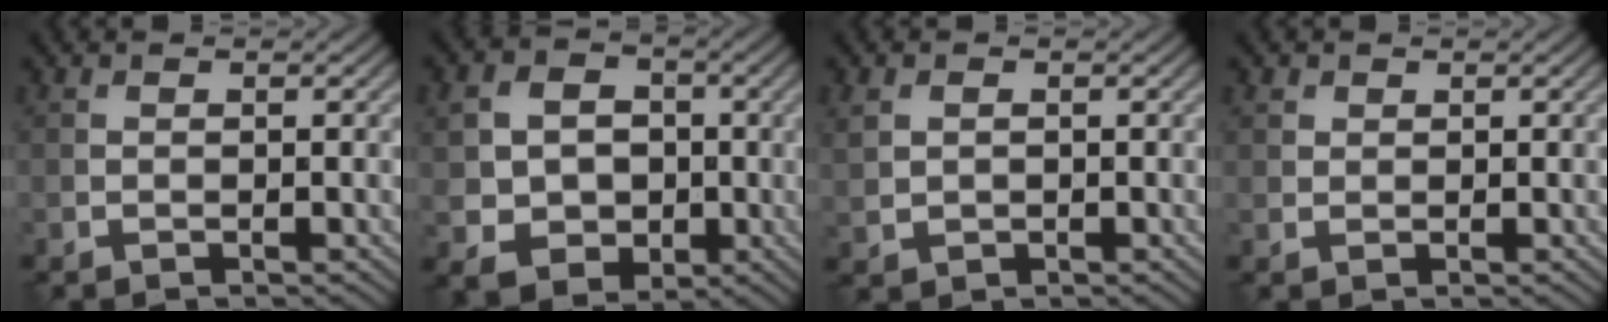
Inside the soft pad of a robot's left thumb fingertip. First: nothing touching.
{"total": 8.3, "force": [-0.5, 7.4, 3.7], "torque": [-0.114, -0.005, -0.018]}
{"total": 2.3, "force": [0.5, 1.8, 1.3], "torque": [-0.034, -0.003, 0.012]}
{"total": 1.3, "force": [0.8, 1.0, 0.3], "torque": [-0.004, 0.000, 0.017]}